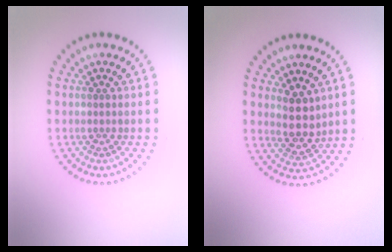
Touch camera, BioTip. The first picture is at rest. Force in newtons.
{"total": 2.9, "press": 2.5, "slide": 1.5}